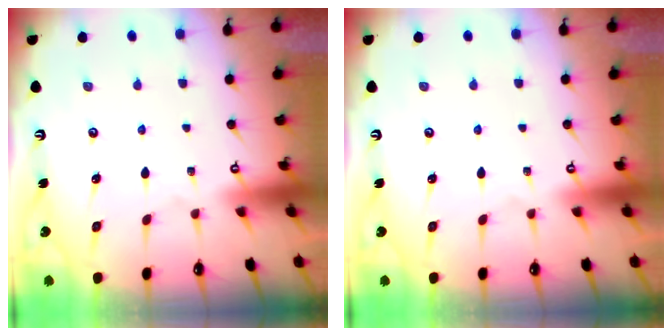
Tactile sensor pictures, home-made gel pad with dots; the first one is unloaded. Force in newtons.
{"total": 0.0}